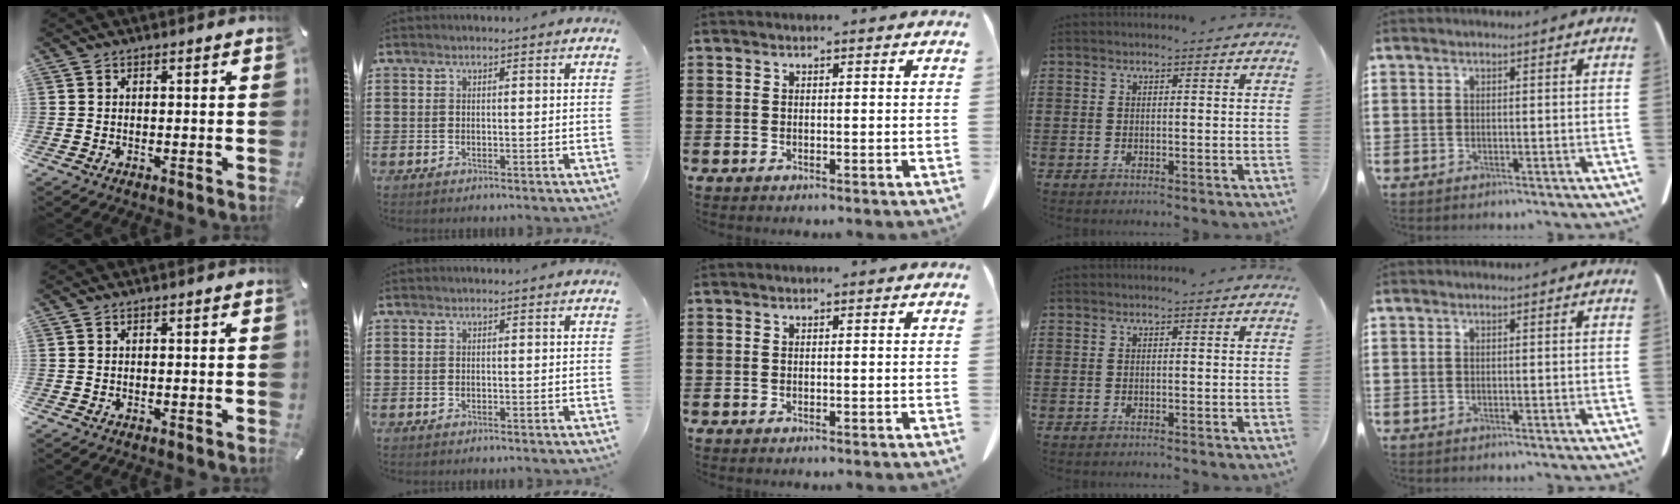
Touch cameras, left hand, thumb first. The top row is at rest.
{}